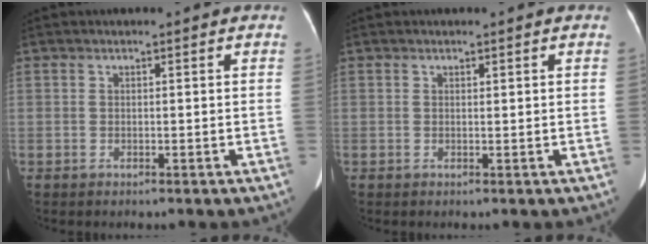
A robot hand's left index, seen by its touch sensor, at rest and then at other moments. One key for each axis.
{"total": 0.0}